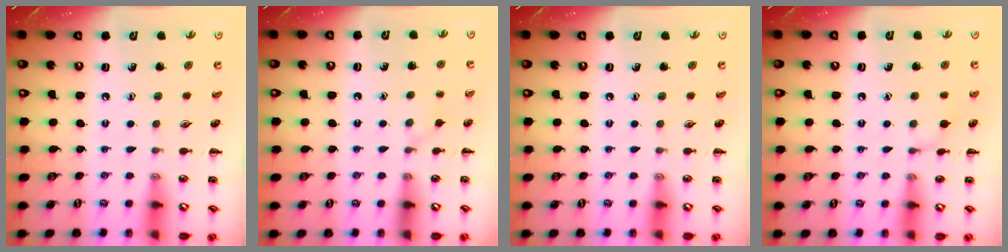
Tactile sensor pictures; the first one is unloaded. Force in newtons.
{"total": 5.1, "press": 4.8, "slide": 1.7}
{"total": 0.0}
{"total": 5.8, "press": 5.5, "slide": 2.1}